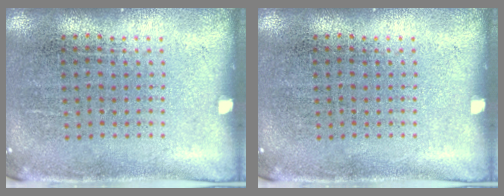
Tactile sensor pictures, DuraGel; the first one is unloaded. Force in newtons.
{"total": 0.0}